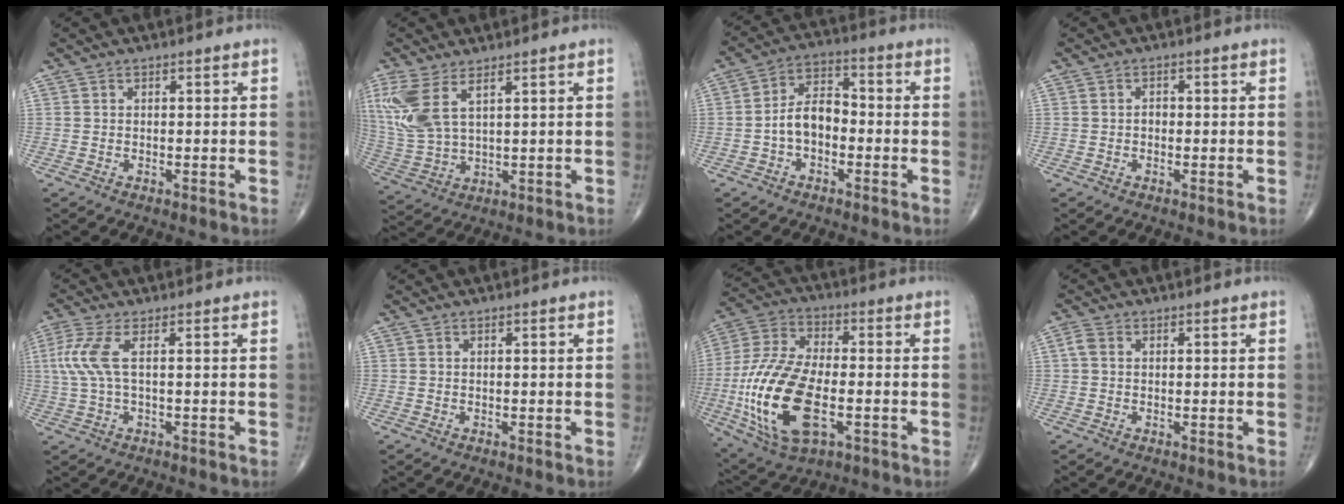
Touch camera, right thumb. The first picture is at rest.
{"total": 10.8, "force": [5.1, 4.6, 8.4], "torque": [-0.209, -0.013, 0.117]}
{"total": 7.6, "force": [-1.8, 4.8, 5.6], "torque": [-0.083, 0.037, -0.045]}
{"total": 1.0, "force": [-0.3, 0.8, 0.6], "torque": [0.001, 0.004, -0.009]}
{"total": 6.1, "force": [1.1, 1.8, 5.7], "torque": [-0.174, 0.012, 0.022]}
{"total": 0.0}
{"total": 21.4, "force": [-4.7, 10.6, 18.0], "torque": [-0.381, 0.007, -0.078]}
{"total": 1.9, "force": [0.3, 1.4, 1.2], "torque": [-0.026, 0.009, 0.005]}